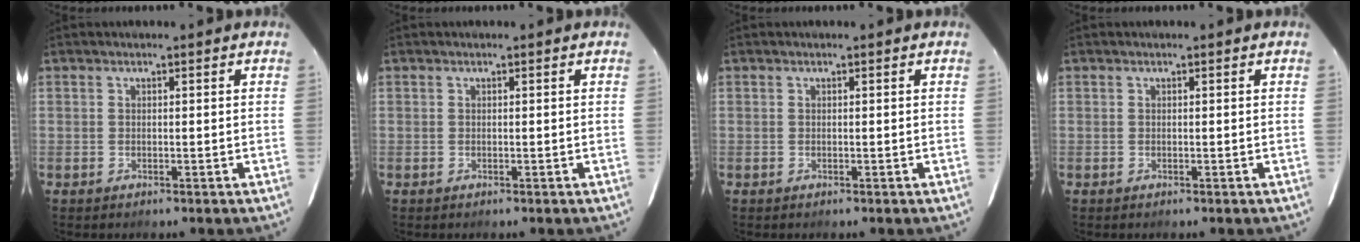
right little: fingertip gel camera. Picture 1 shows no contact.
{"total": 0.0}
{"total": 0.0}
{"total": 0.0}